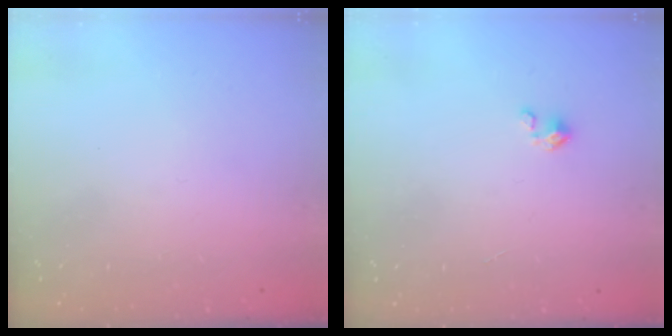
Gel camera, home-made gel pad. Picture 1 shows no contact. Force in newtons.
{"total": 0.0}